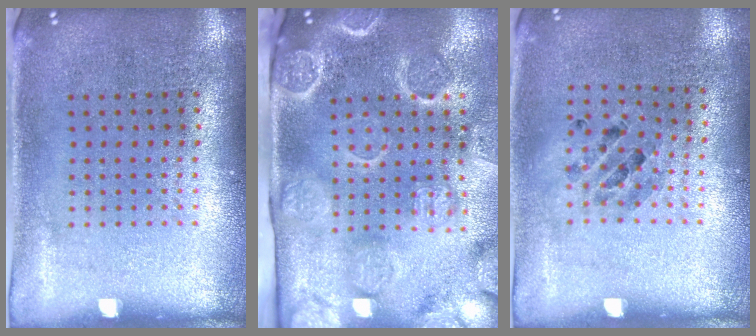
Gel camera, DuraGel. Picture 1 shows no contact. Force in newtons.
{"total": 4.2, "press": 3.4, "slide": 2.5}
{"total": 0.8, "press": 0.8, "slide": 0.1}